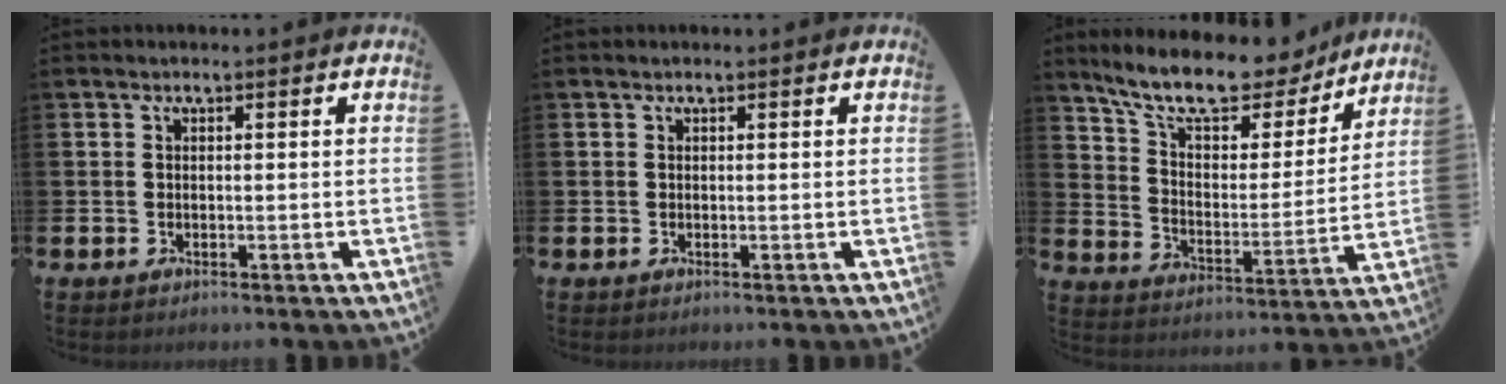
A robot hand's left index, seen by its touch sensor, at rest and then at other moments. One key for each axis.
{"total": 0.0}
{"total": 11.3, "fx": 9.7, "fy": 3.4, "fz": 4.7, "tx": -0.123, "ty": -0.063, "tz": 0.167}